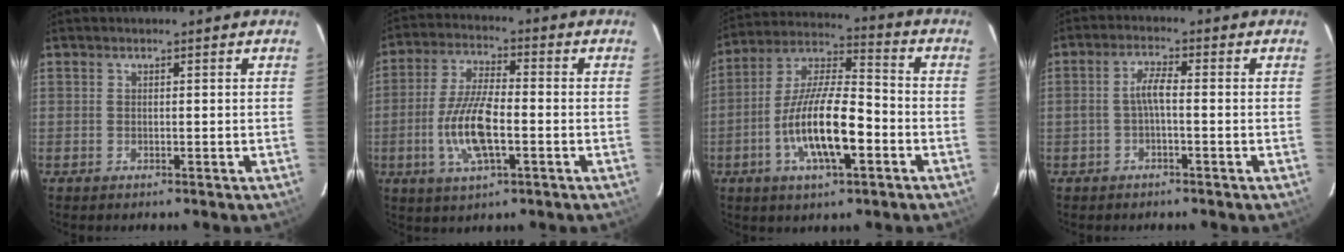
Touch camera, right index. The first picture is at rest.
{"total": 11.4, "force": [-3.0, 3.7, 10.4], "torque": [-0.213, -0.003, -0.057]}
{"total": 15.3, "force": [-5.1, 4.7, 13.7], "torque": [-0.265, -0.002, -0.095]}
{"total": 3.3, "force": [-0.8, 0.6, 3.1], "torque": [-0.064, 0.009, -0.016]}